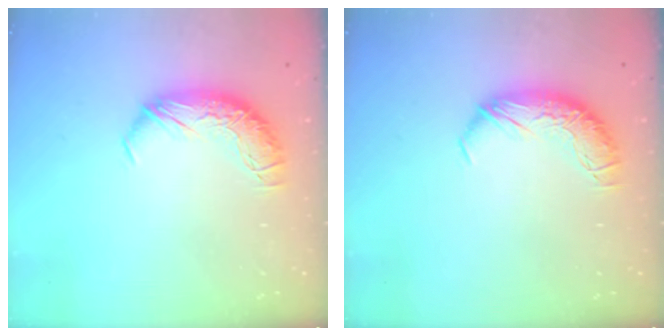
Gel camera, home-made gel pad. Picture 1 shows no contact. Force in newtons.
{"total": 0.0}